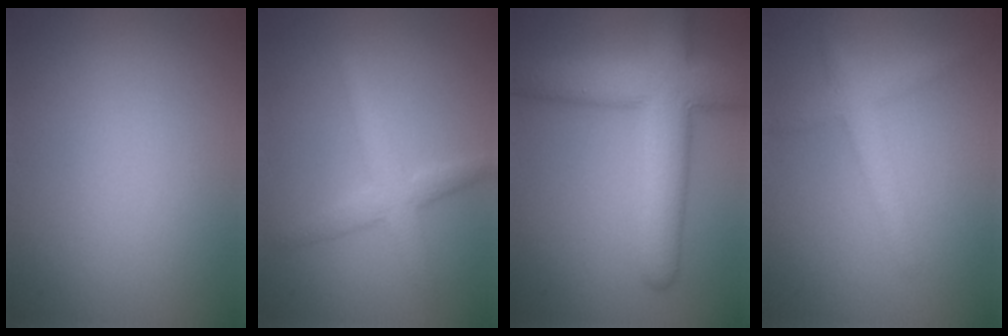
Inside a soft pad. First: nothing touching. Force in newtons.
{"total": 2.9, "press": 2.9, "slide": 0.1}
{"total": 8.7, "press": 8.7, "slide": 0.3}
{"total": 2.6, "press": 2.6, "slide": 0.2}